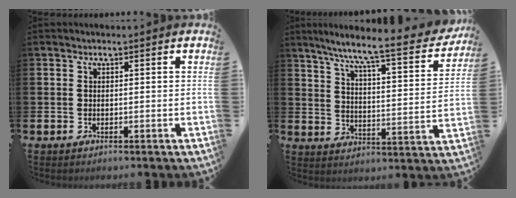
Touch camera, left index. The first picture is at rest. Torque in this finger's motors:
{"motor_torque": [0.96, -1.18, 0.52, 0.21]}